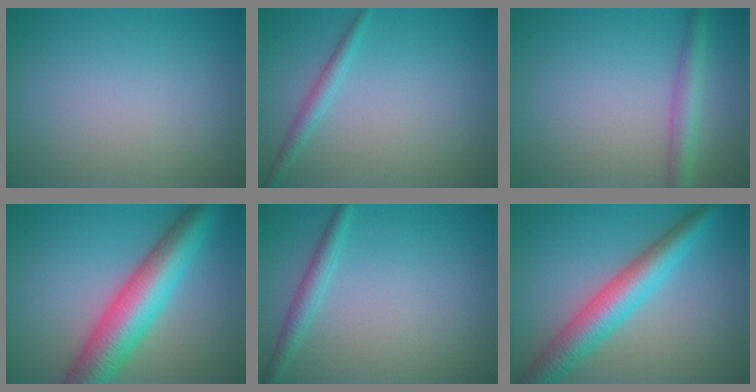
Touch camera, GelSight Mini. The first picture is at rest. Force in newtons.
{"total": 1.6, "press": 1.6, "slide": 0.1}
{"total": 2.9, "press": 2.9, "slide": 0.1}
{"total": 9.0, "press": 9.0, "slide": 0.2}
{"total": 2.0, "press": 2.0, "slide": 0.0}
{"total": 6.4, "press": 6.4, "slide": 0.2}